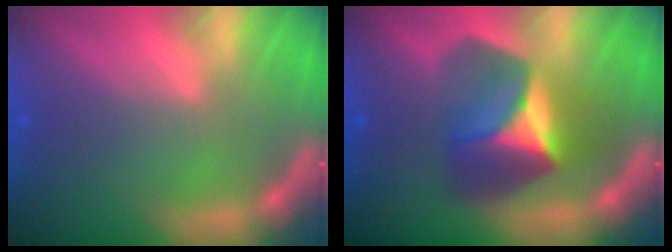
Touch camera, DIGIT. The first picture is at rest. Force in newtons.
{"total": 6.9}